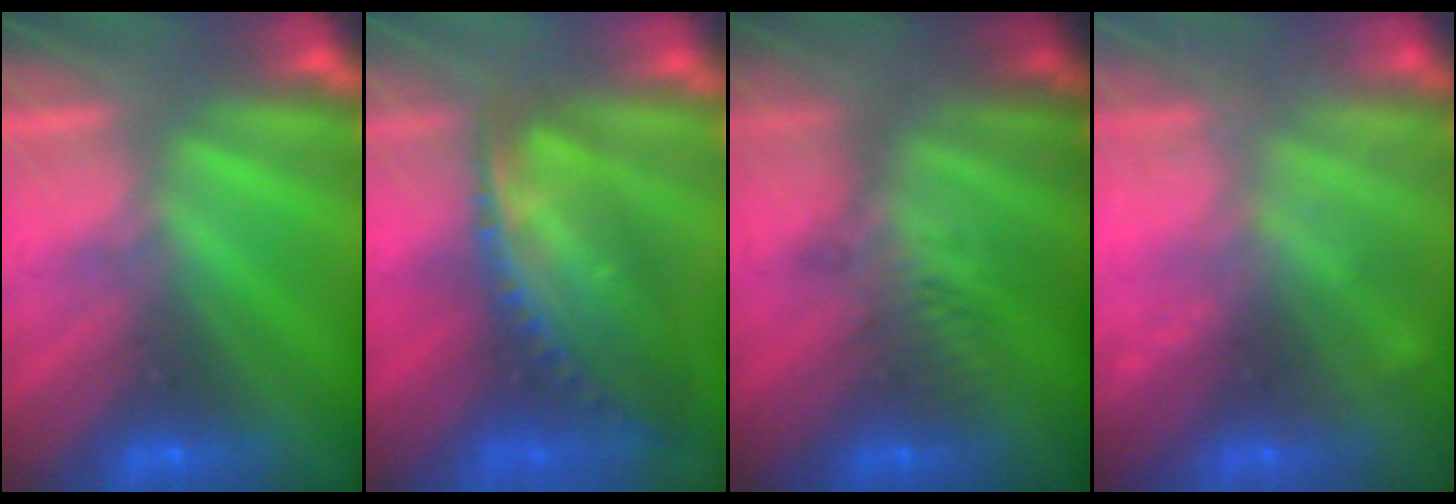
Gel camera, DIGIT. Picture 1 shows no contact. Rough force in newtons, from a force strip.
{"total": 8.1}
{"total": 2.6}
{"total": 1.6}